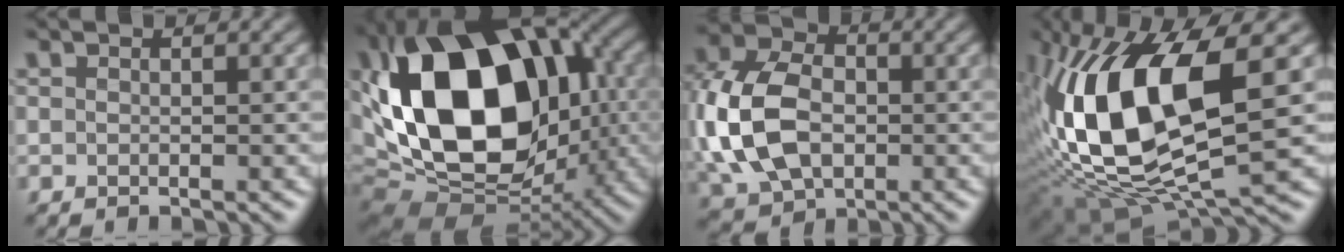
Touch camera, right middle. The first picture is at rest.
{"total": 18.2, "force": [0.9, 12.6, 13.1], "torque": [-0.265, -0.009, 0.016]}
{"total": 10.8, "force": [-0.6, 7.9, 7.3], "torque": [-0.184, 0.007, -0.020]}
{"total": 14.1, "force": [1.1, 6.6, 12.4], "torque": [-0.249, -0.007, 0.017]}